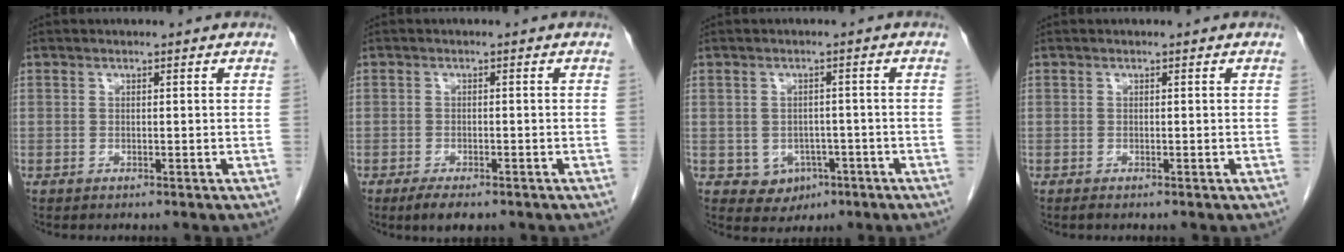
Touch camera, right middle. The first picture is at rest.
{"total": 3.5, "force": [-2.5, 1.2, 2.2], "torque": [-0.040, -0.006, -0.036]}
{"total": 4.4, "force": [-1.8, 3.7, 1.6], "torque": [-0.017, 0.005, -0.012]}
{"total": 0.0}